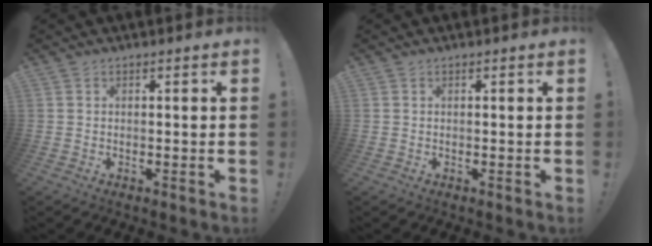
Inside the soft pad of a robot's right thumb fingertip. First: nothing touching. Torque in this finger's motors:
{"motor_torque": [0.00, 0.00, 0.00, 0.00, 0.02]}